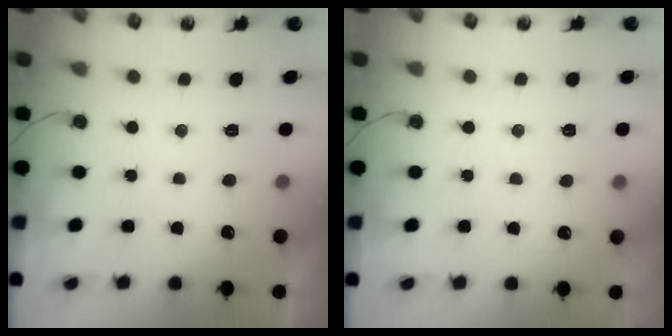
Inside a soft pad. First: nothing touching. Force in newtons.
{"total": 5.8, "press": 5.8, "slide": 0.7}